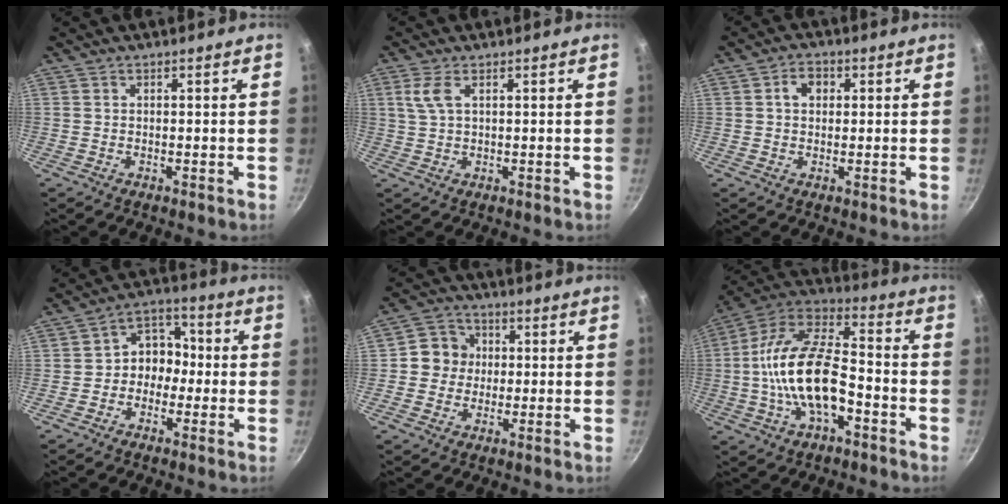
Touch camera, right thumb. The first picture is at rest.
{"total": 3.6, "force": [1.3, 1.5, 3.0], "torque": [-0.068, 0.002, 0.028]}
{"total": 3.9, "force": [0.9, 3.0, 2.4], "torque": [-0.021, 0.007, 0.010]}
{"total": 7.7, "force": [-1.1, 6.4, 4.1], "torque": [-0.009, 0.033, -0.035]}
{"total": 6.8, "force": [0.4, 6.4, 2.2], "torque": [0.000, 0.013, -0.011]}
{"total": 19.3, "force": [-4.6, 9.8, 16.0], "torque": [-0.277, 0.048, -0.099]}